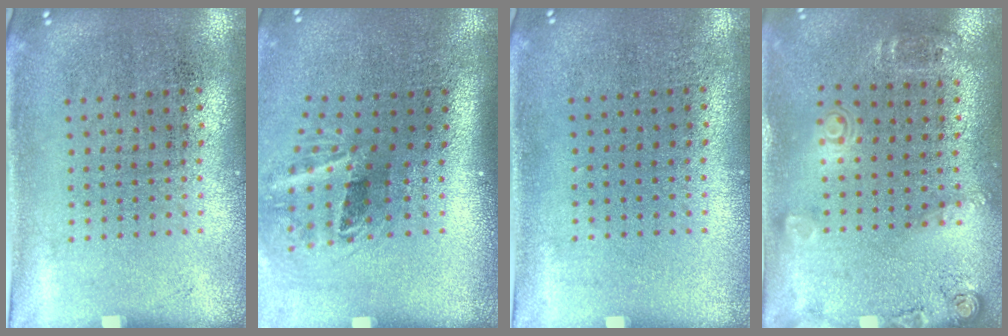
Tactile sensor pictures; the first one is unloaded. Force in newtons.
{"total": 2.1, "press": 1.3, "slide": 1.7}
{"total": 0.0}
{"total": 1.9, "press": 1.2, "slide": 1.4}